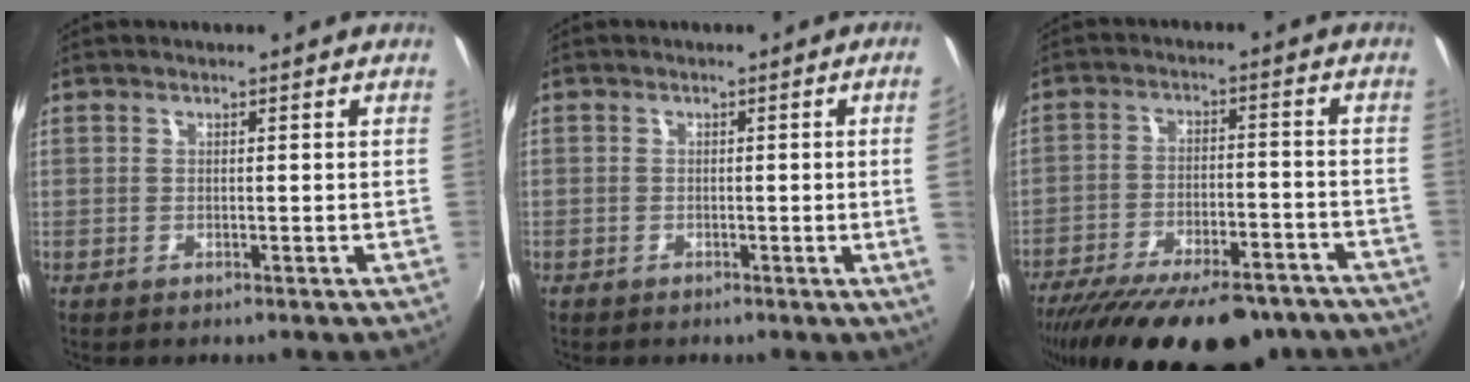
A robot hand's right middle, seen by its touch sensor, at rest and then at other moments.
{"total": 3.0, "force": [-0.2, -1.4, 2.6], "torque": [-0.045, -0.010, 0.003]}
{"total": 24.3, "force": [-19.4, 8.2, 12.1], "torque": [-0.226, -0.034, -0.272]}